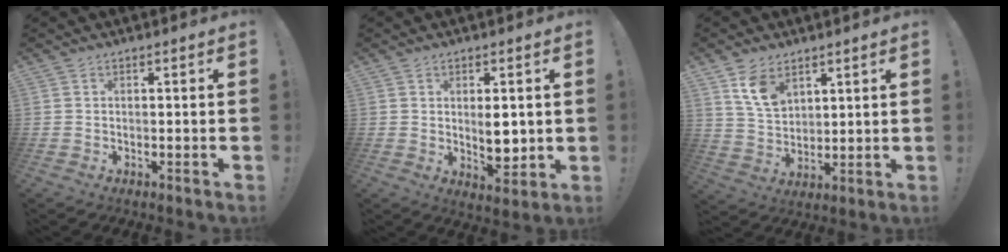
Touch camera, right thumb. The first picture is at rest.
{"total": 6.8, "force": [1.1, 3.7, 5.6], "torque": [-0.075, -0.008, 0.019]}
{"total": 9.9, "force": [6.2, 6.3, 4.5], "torque": [-0.072, -0.032, 0.122]}